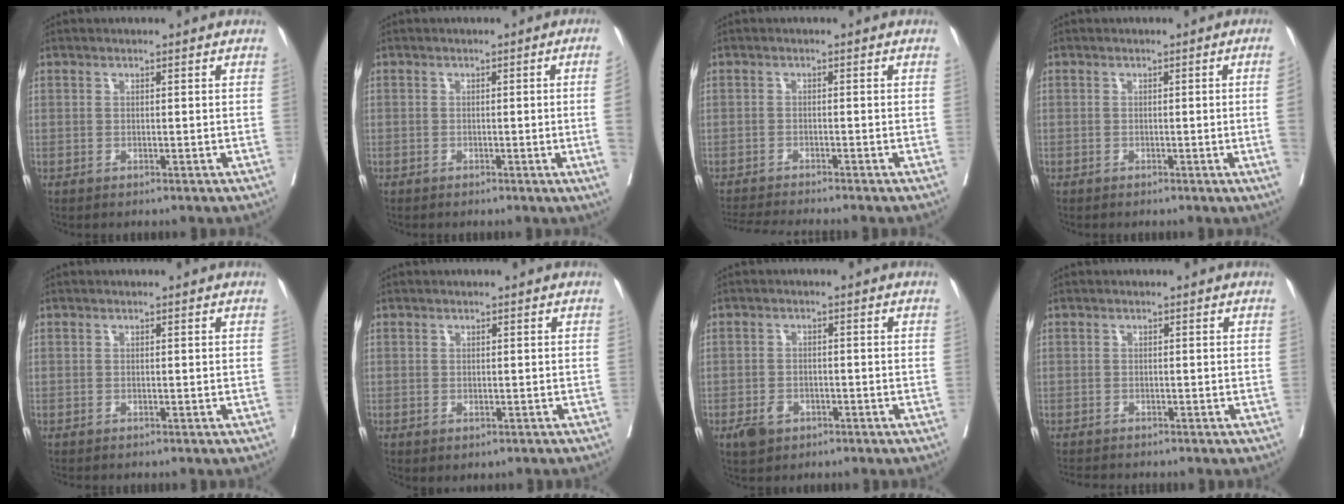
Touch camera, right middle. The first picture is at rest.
{"total": 3.4, "force": [-0.6, -1.2, 3.1], "torque": [-0.038, -0.007, -0.007]}
{"total": 6.0, "force": [-5.6, -1.0, 1.9], "torque": [-0.023, -0.017, -0.092]}
{"total": 2.5, "force": [-0.4, -1.0, 2.3], "torque": [-0.027, -0.004, -0.005]}
{"total": 0.9, "force": [-0.8, 0.2, 0.3], "torque": [-0.006, -0.001, -0.012]}
{"total": 0.7, "force": [-0.4, 0.4, 0.5], "torque": [-0.007, -0.003, -0.001]}
{"total": 3.3, "force": [-1.8, 2.2, 1.6], "torque": [-0.029, 0.000, -0.023]}
{"total": 3.9, "force": [-3.6, 0.7, 1.3], "torque": [-0.017, -0.008, -0.054]}